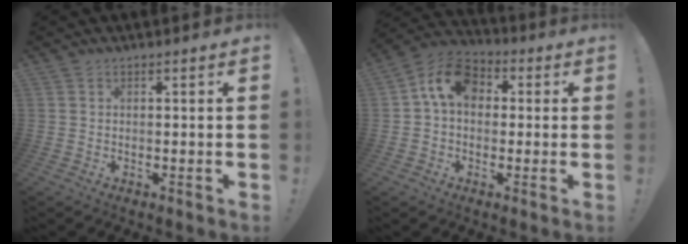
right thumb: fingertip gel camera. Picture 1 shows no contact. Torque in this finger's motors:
{"motor_torque": [0.70, 1.32, 0.08, 0.08, 0.08]}